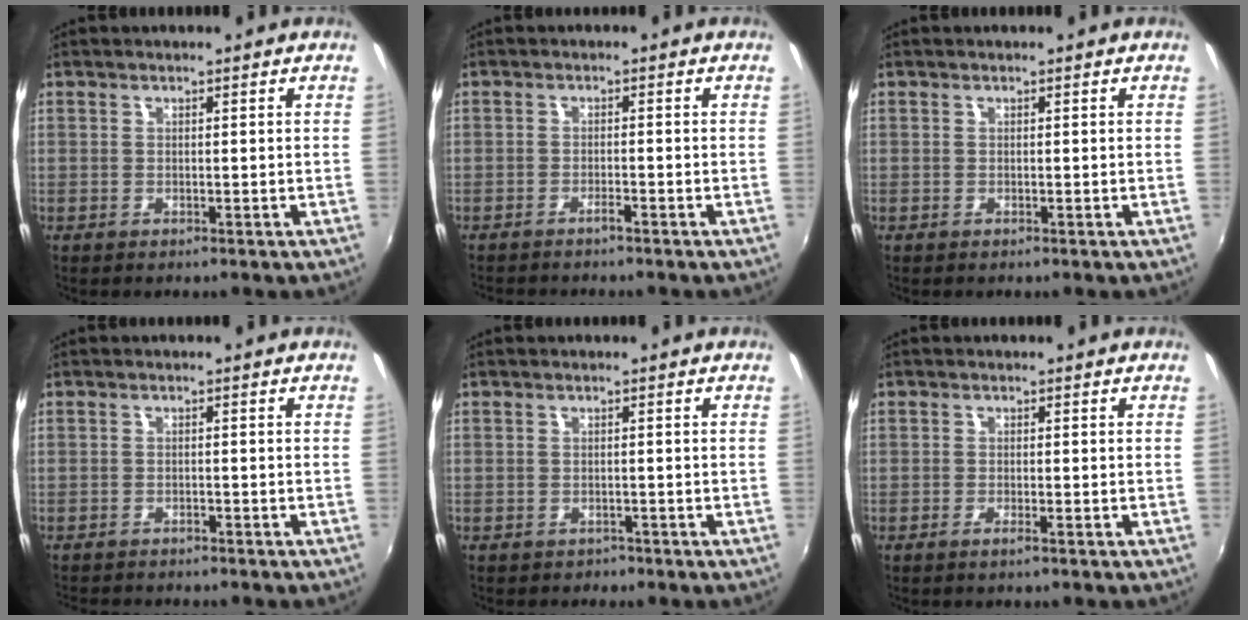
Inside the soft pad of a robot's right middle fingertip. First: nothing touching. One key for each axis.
{"total": 2.0, "fx": -1.8, "fy": 0.0, "fz": 0.8, "tx": -0.021, "ty": -0.001, "tz": -0.034}
{"total": 0.0}
{"total": 3.8, "fx": -3.6, "fy": 0.8, "fz": 1.1, "tx": -0.032, "ty": -0.012, "tz": -0.056}
{"total": 1.6, "fx": -1.3, "fy": 1.0, "fz": 0.2, "tx": -0.007, "ty": -0.004, "tz": -0.017}
{"total": 1.2, "fx": -0.8, "fy": -0.2, "fz": 0.9, "tx": -0.019, "ty": -0.002, "tz": -0.016}